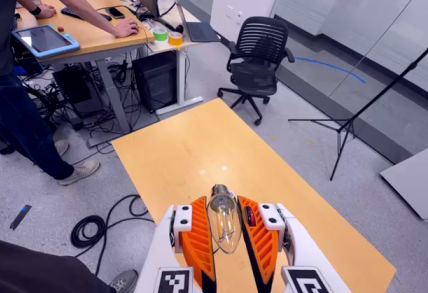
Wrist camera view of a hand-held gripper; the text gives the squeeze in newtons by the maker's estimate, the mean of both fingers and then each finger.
{"total": 9.6, "left": 9.5, "right": 9.8}